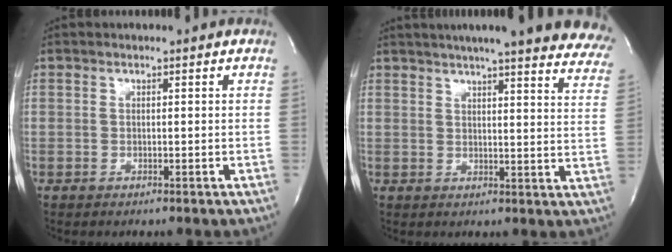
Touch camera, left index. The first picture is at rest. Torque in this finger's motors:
{"motor_torque": [0.34, -0.41, 0.71, 0.14]}